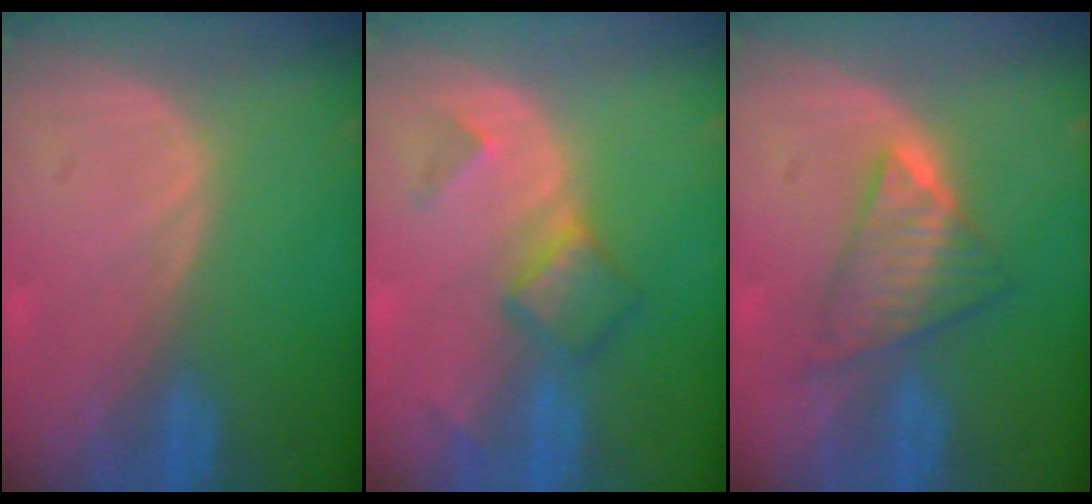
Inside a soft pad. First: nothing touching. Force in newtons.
{"total": 4.7, "press": 4.7, "slide": 0.4}
{"total": 6.0, "press": 5.9, "slide": 0.6}